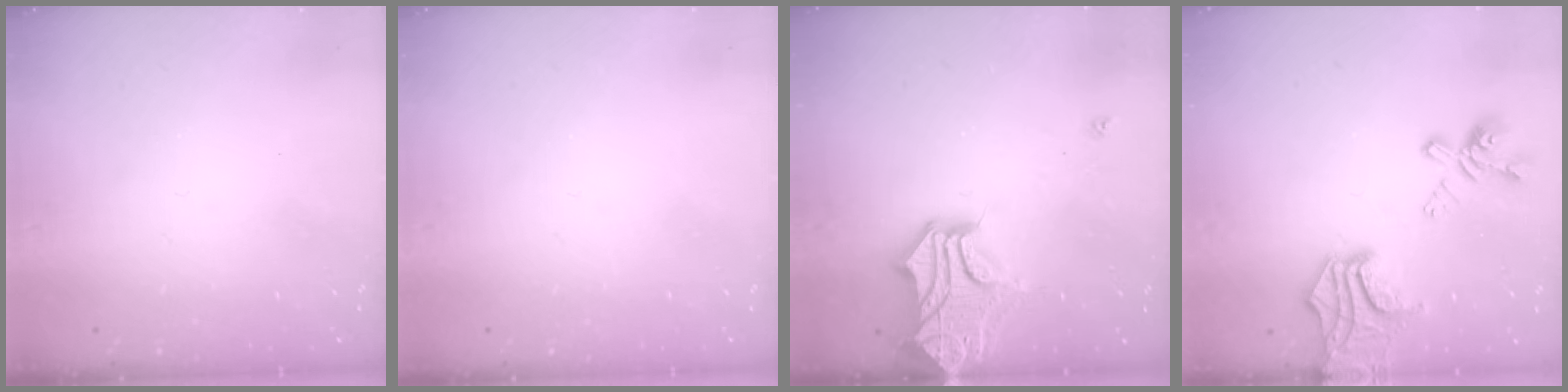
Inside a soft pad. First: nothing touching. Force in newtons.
{"total": 0.0}
{"total": 8.7, "press": 8.4, "slide": 2.3}
{"total": 7.3, "press": 6.6, "slide": 3.2}